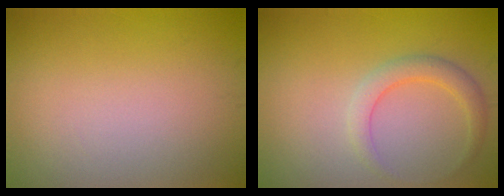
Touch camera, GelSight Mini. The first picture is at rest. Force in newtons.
{"total": 2.4, "press": 2.4, "slide": 0.1}